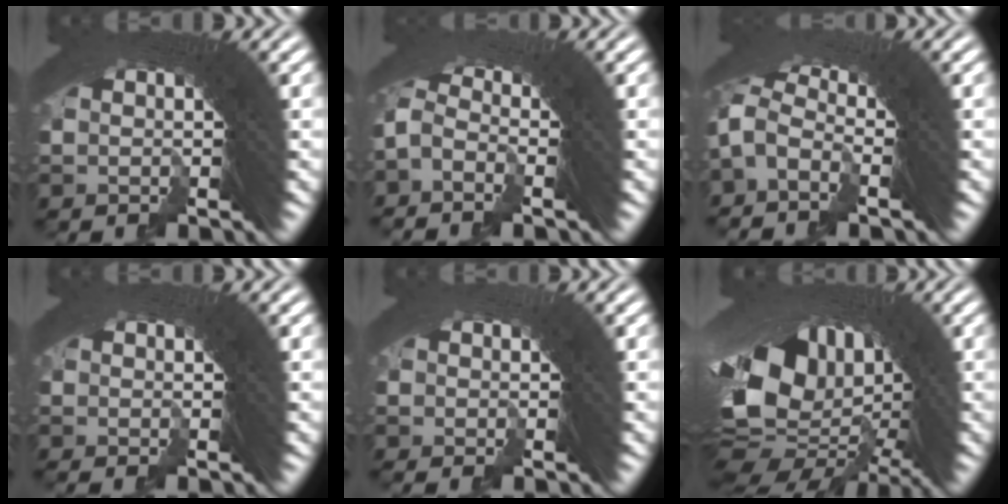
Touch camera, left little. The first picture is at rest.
{"total": 2.0, "force": [-1.5, 1.0, 0.8], "torque": [-0.020, 0.004, -0.034]}
{"total": 3.6, "force": [-1.0, 2.8, 2.0], "torque": [-0.054, 0.003, -0.026]}
{"total": 0.0}
{"total": 0.9, "force": [-0.6, -0.2, -0.5], "torque": [0.019, 0.007, -0.013]}
{"total": 12.5, "force": [-3.0, 8.6, 8.5], "torque": [-0.168, -0.046, -0.027]}